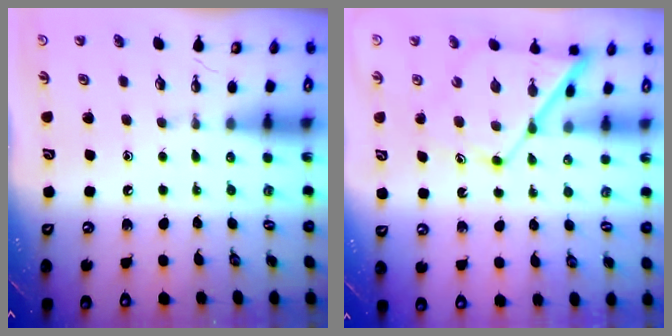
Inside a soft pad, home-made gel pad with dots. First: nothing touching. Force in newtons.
{"total": 11.0, "press": 10.9, "slide": 1.0}